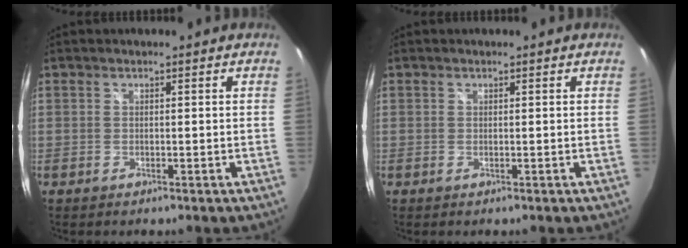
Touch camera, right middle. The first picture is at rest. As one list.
[{"total": 0.0}]